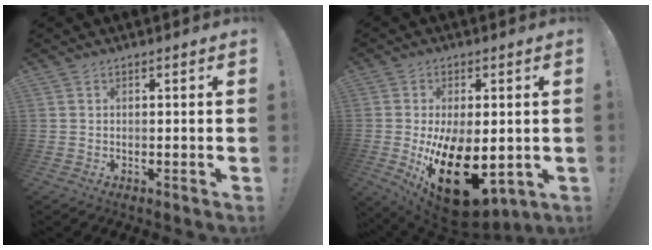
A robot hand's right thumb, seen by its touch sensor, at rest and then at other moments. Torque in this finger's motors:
{"motor_torque": [2.09, 2.92, 2.34, -0.43, 0.80]}